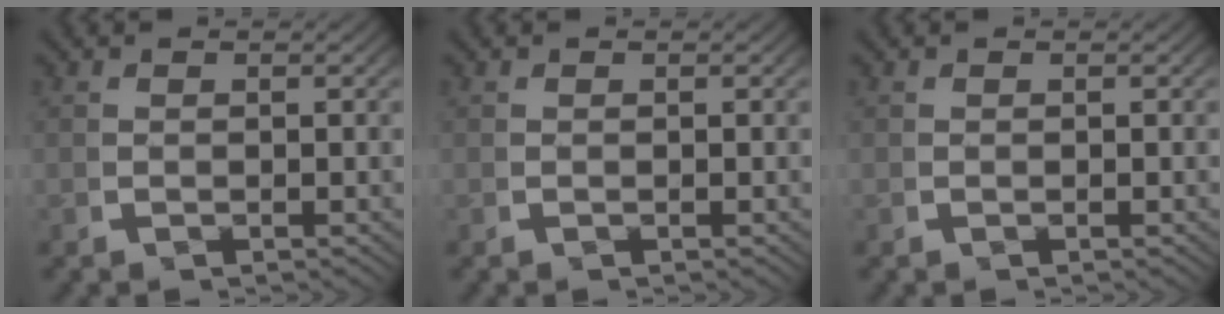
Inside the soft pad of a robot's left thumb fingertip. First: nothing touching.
{"total": 0.0}
{"total": 0.0}